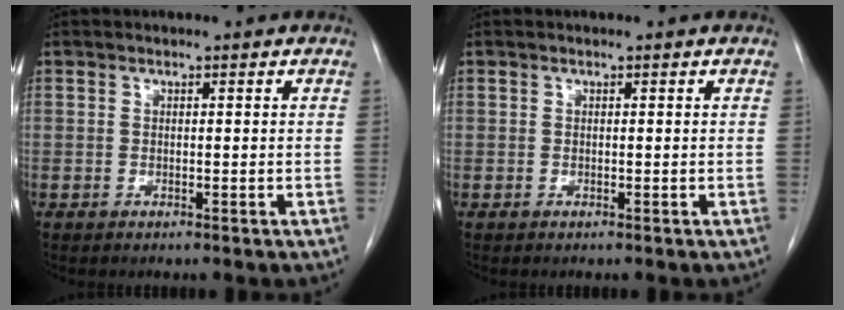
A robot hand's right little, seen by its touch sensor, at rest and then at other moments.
{"total": 0.0}